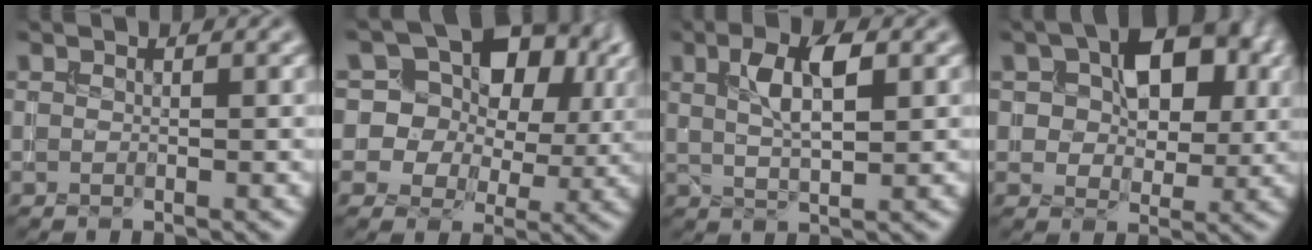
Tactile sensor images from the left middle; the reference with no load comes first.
{"total": 13.3, "force": [4.9, 10.5, 6.5], "torque": [-0.120, 0.049, 0.077]}
{"total": 4.5, "force": [1.3, 1.5, 4.0], "torque": [-0.075, 0.005, 0.026]}
{"total": 7.7, "force": [2.2, 5.0, 5.5], "torque": [-0.084, 0.004, 0.025]}